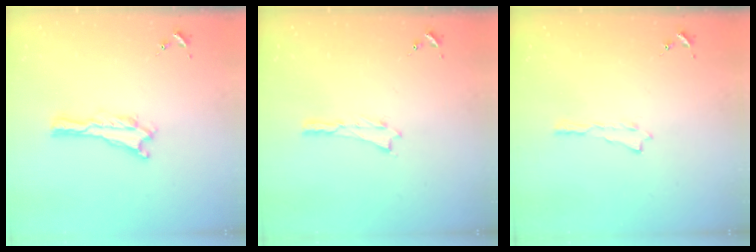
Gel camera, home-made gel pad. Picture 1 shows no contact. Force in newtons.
{"total": 0.0}
{"total": 0.0}